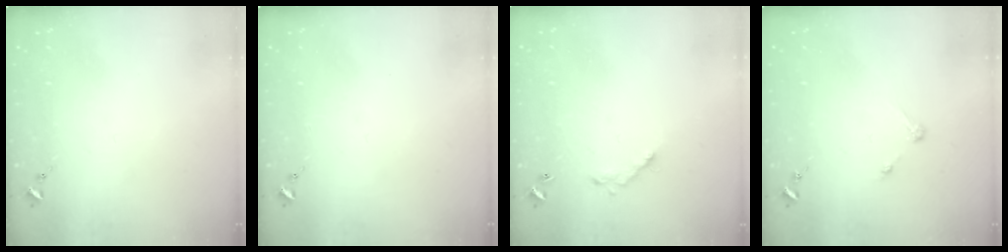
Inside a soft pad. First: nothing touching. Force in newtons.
{"total": 0.0}
{"total": 5.2, "press": 5.2, "slide": 0.2}
{"total": 2.7, "press": 2.7, "slide": 0.3}